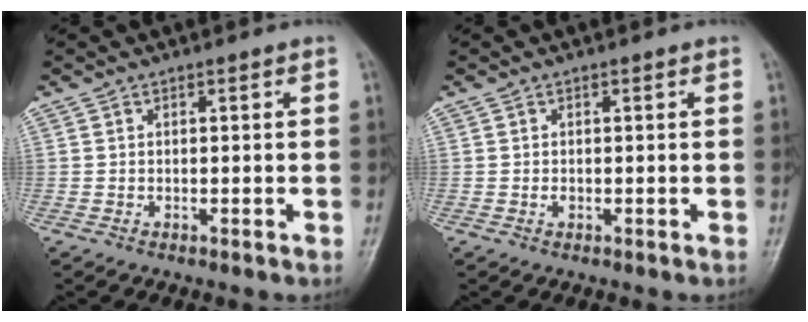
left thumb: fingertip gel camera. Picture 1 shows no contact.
{"total": 0.8, "force": [-0.1, 0.6, 0.5], "torque": [-0.004, 0.001, -0.003]}